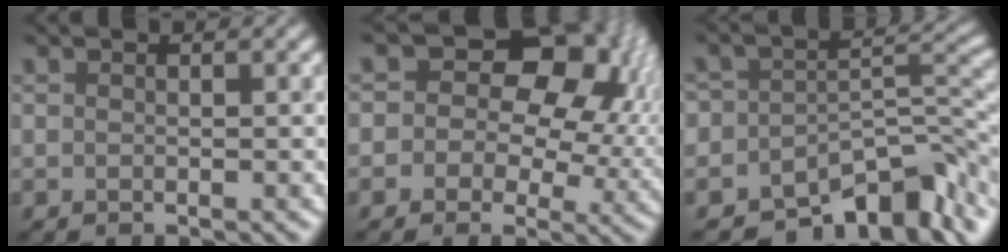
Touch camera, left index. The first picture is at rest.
{"total": 12.3, "force": [2.8, 8.9, 8.0], "torque": [-0.071, 0.024, 0.018]}
{"total": 8.5, "force": [-5.8, 4.2, 4.6], "torque": [-0.032, -0.005, -0.102]}